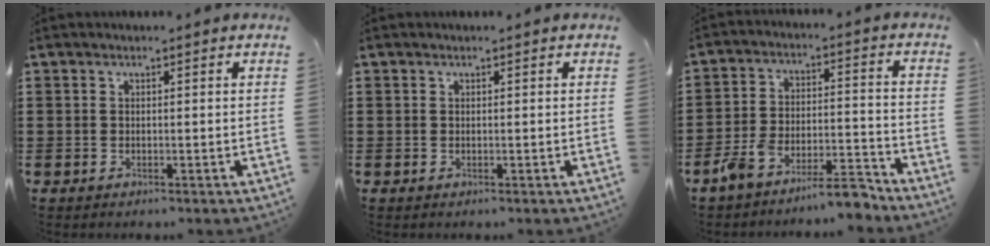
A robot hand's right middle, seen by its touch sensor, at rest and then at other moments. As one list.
[{"total": 0.0}, {"total": 8.2, "force": [-7.6, 0.7, 2.9], "torque": [-0.049, 0.015, -0.147]}]